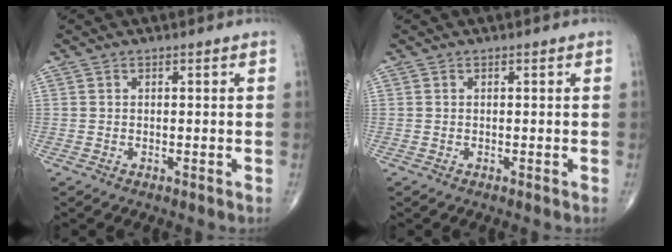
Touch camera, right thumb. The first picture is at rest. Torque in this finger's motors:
{"motor_torque": [-0.04, 0.04, -0.04, 0.04, 0.01]}